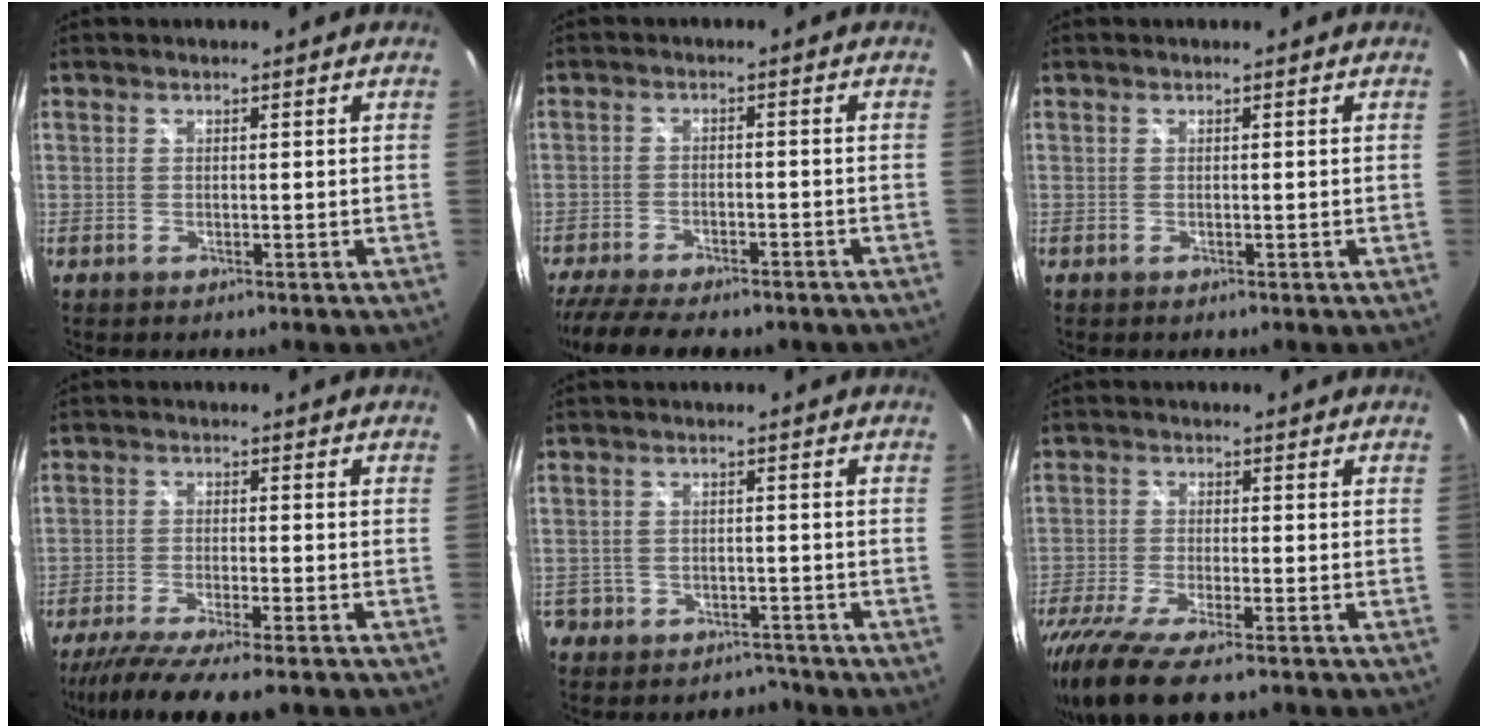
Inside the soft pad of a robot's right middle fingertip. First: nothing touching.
{"total": 15.2, "force": [-12.2, 4.5, 7.7], "torque": [-0.168, -0.041, -0.185]}
{"total": 0.0}
{"total": 12.4, "force": [-10.2, 1.2, 6.9], "torque": [-0.144, -0.045, -0.167]}
{"total": 5.4, "force": [-4.1, 3.5, -0.1], "torque": [-0.010, 0.022, -0.068]}
{"total": 13.7, "force": [-10.3, 2.6, 8.8], "torque": [-0.192, -0.058, -0.183]}